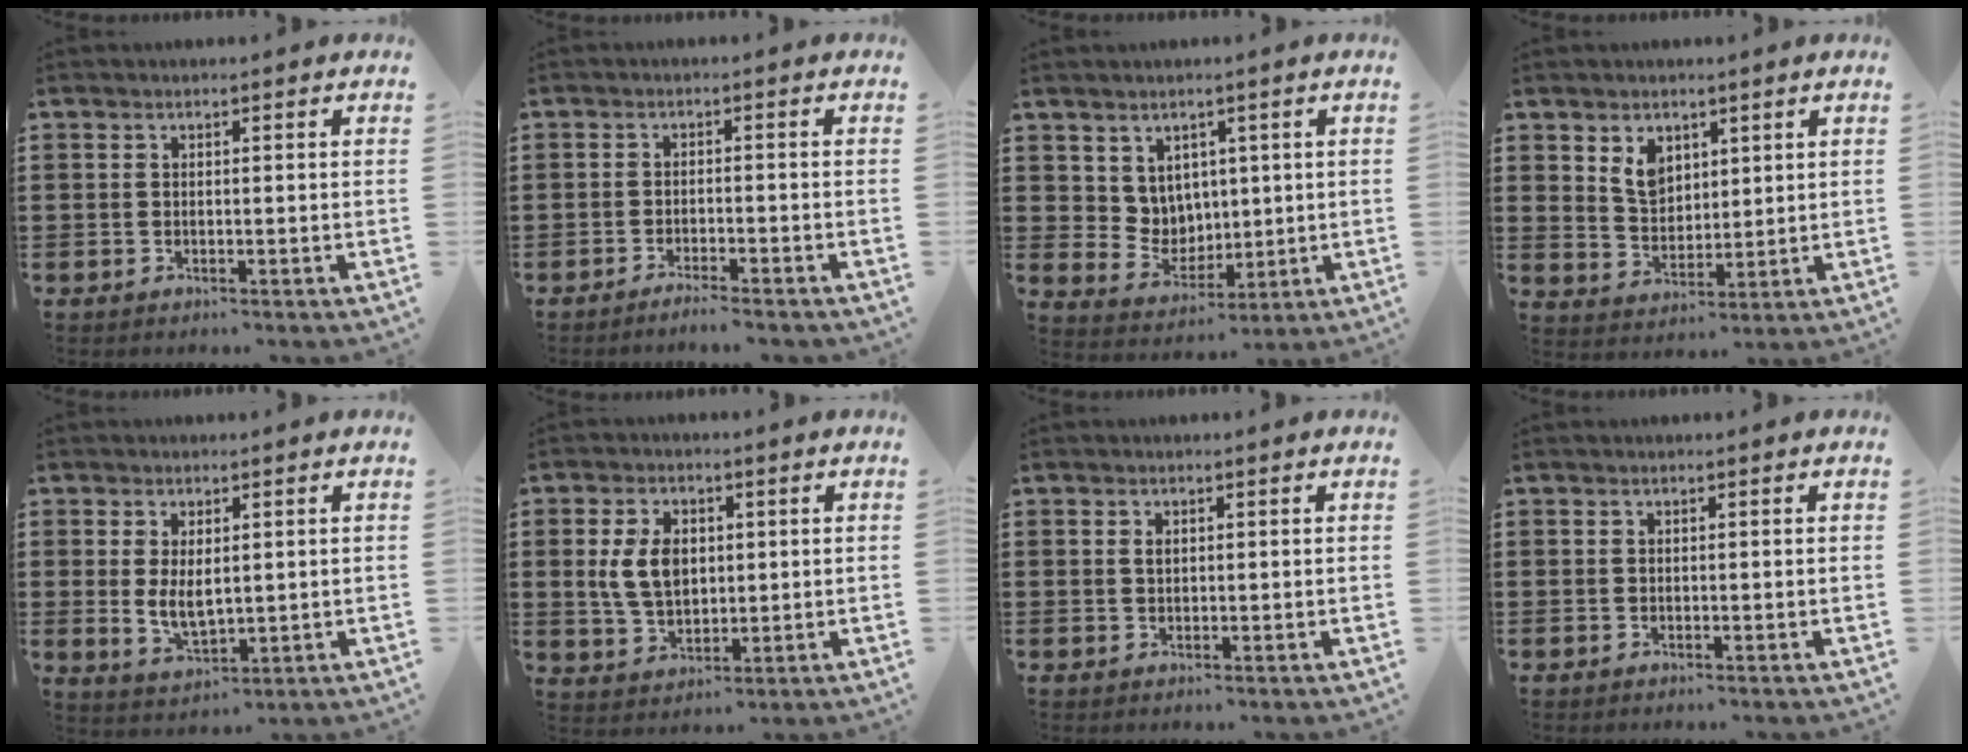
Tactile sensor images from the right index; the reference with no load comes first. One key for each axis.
{"total": 2.0, "fx": -1.9, "fy": -0.3, "fz": 0.6, "tx": -0.011, "ty": 0.000, "tz": -0.037}
{"total": 5.2, "fx": 3.0, "fy": 4.1, "fz": 0.9, "tx": -0.043, "ty": -0.004, "tz": 0.058}
{"total": 4.8, "fx": 2.7, "fy": 3.4, "fz": 2.2, "tx": -0.056, "ty": 0.010, "tz": 0.051}
{"total": 4.5, "fx": 0.5, "fy": 2.4, "fz": 3.7, "tx": -0.067, "ty": 0.002, "tz": 0.009}
{"total": 7.0, "fx": 1.1, "fy": 4.5, "fz": 5.2, "tx": -0.117, "ty": 0.006, "tz": 0.013}
{"total": 1.0, "fx": 0.4, "fy": 0.6, "fz": 0.8, "tx": -0.018, "ty": 0.004, "tz": 0.007}
{"total": 0.0}